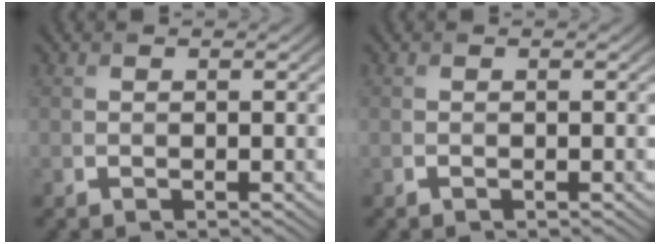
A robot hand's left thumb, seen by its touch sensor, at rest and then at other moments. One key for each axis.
{"total": 0.0}